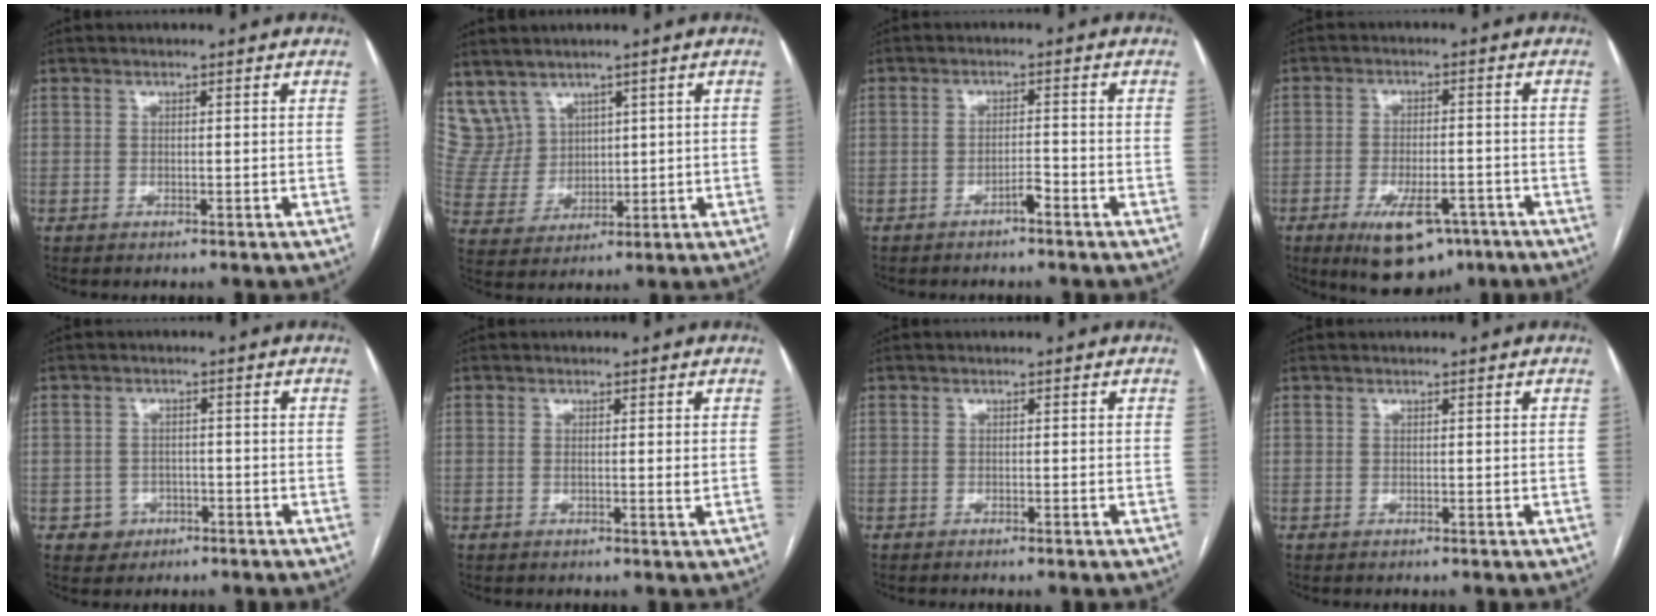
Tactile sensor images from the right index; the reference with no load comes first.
{"total": 7.3, "force": [5.2, 5.1, 0.5], "torque": [-0.026, 0.024, 0.125]}
{"total": 1.9, "force": [-1.4, 0.2, 1.3], "torque": [-0.019, 0.002, -0.024]}
{"total": 10.4, "force": [-6.2, 4.3, 7.2], "torque": [-0.114, -0.009, -0.089]}
{"total": 3.3, "force": [-1.3, 3.1, 0.1], "torque": [0.009, 0.014, -0.016]}
{"total": 1.5, "force": [0.1, 0.1, 1.5], "torque": [-0.025, -0.003, 0.000]}
{"total": 0.5, "force": [-0.3, -0.1, 0.4], "torque": [-0.008, 0.001, -0.005]}
{"total": 0.0}